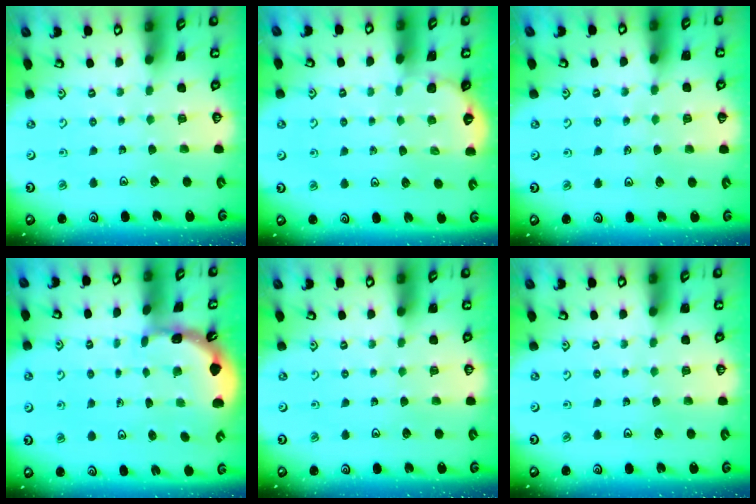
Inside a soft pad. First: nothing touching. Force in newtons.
{"total": 2.0, "press": 2.0, "slide": 0.1}
{"total": 4.6, "press": 4.5, "slide": 0.9}
{"total": 1.8, "press": 1.8, "slide": 0.1}
{"total": 0.0}
{"total": 0.0}